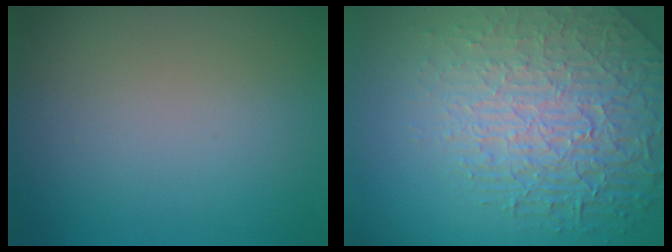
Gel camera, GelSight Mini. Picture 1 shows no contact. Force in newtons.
{"total": 7.1, "press": 5.5, "slide": 4.4}